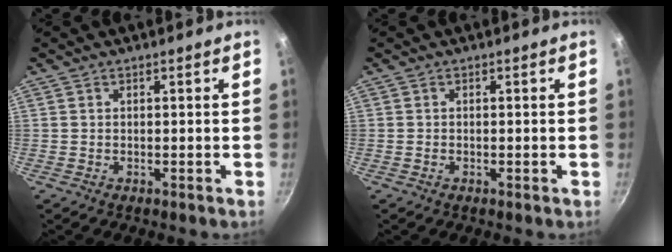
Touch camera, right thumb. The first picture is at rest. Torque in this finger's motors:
{"motor_torque": [1.92, 1.43, 0.03, 0.20, -0.02]}